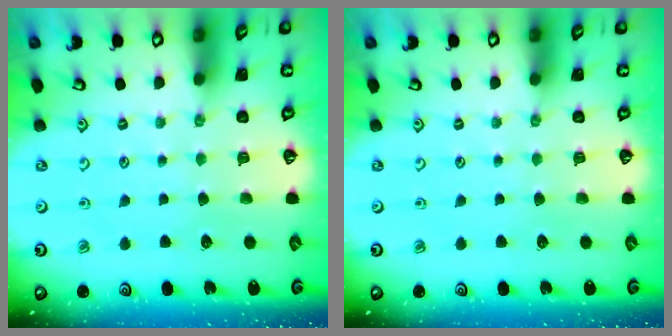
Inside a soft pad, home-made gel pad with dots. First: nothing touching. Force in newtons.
{"total": 0.0}